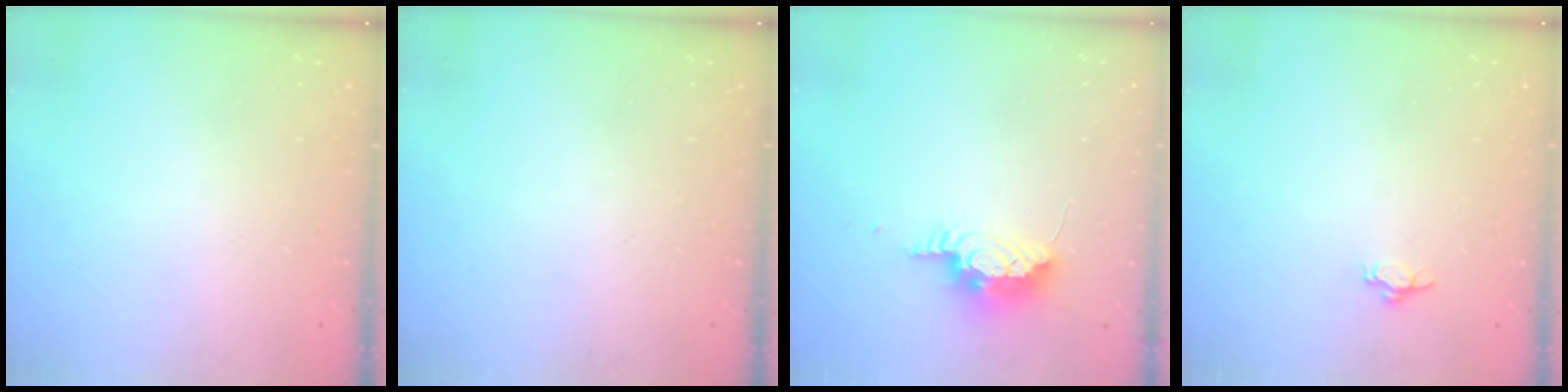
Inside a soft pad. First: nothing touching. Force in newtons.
{"total": 0.0}
{"total": 8.3, "press": 8.0, "slide": 2.1}
{"total": 2.7, "press": 2.6, "slide": 1.0}